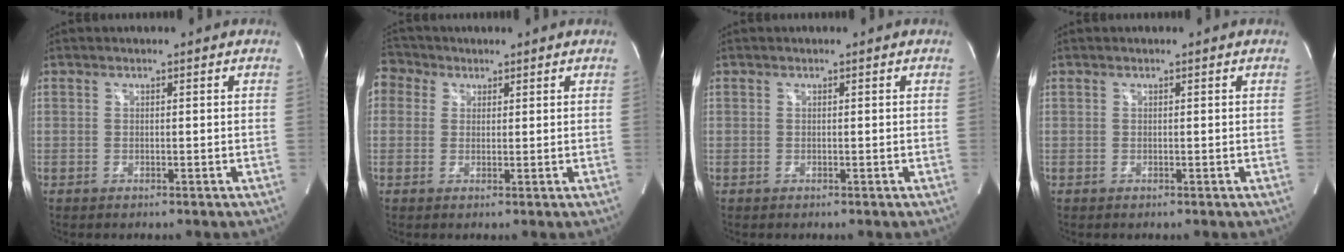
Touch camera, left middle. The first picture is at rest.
{"total": 4.1, "force": [2.0, 3.5, 0.6], "torque": [-0.014, 0.024, 0.038]}
{"total": 0.0}
{"total": 0.0}